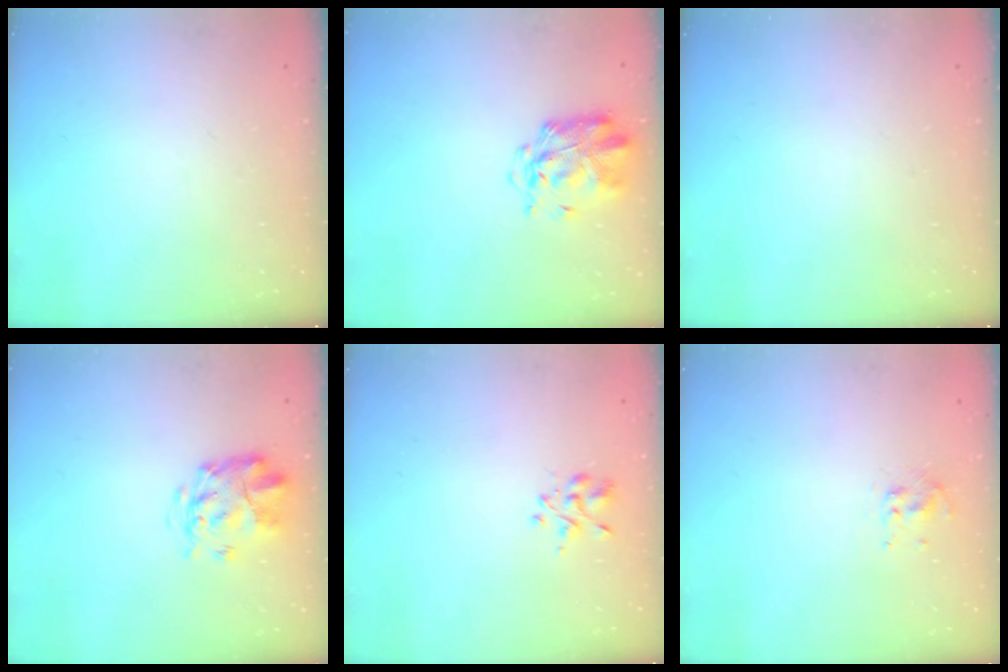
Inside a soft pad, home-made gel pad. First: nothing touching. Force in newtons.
{"total": 2.9, "press": 2.8, "slide": 0.8}
{"total": 0.0}
{"total": 4.8, "press": 4.5, "slide": 1.7}
{"total": 2.4, "press": 2.2, "slide": 1.0}
{"total": 3.4, "press": 3.3, "slide": 1.0}